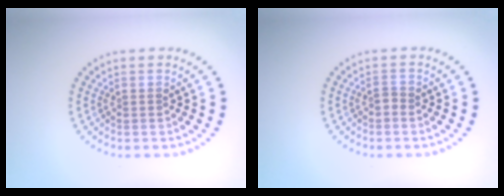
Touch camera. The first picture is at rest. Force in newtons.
{"total": 0.8, "press": 0.5, "slide": 0.6}